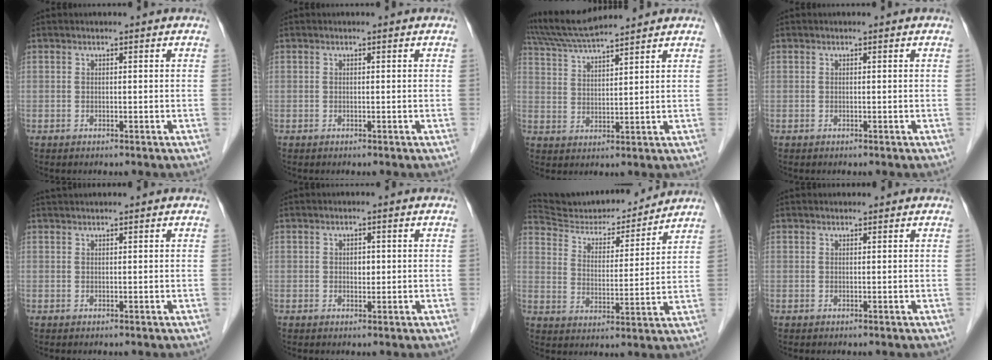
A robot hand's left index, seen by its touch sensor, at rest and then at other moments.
{"total": 0.0}
{"total": 9.6, "force": [8.9, -0.5, 3.4], "torque": [-0.074, 0.029, 0.166]}
{"total": 0.0}
{"total": 2.3, "force": [2.1, -0.2, 0.8], "torque": [-0.010, 0.025, 0.042]}
{"total": 1.3, "force": [0.2, 0.9, 0.9], "torque": [-0.013, 0.001, 0.003]}
{"total": 15.8, "force": [15.2, 2.5, 3.2], "torque": [-0.053, -0.002, 0.240]}
{"total": 1.0, "force": [1.0, 0.2, 0.2], "torque": [-0.010, 0.015, 0.020]}